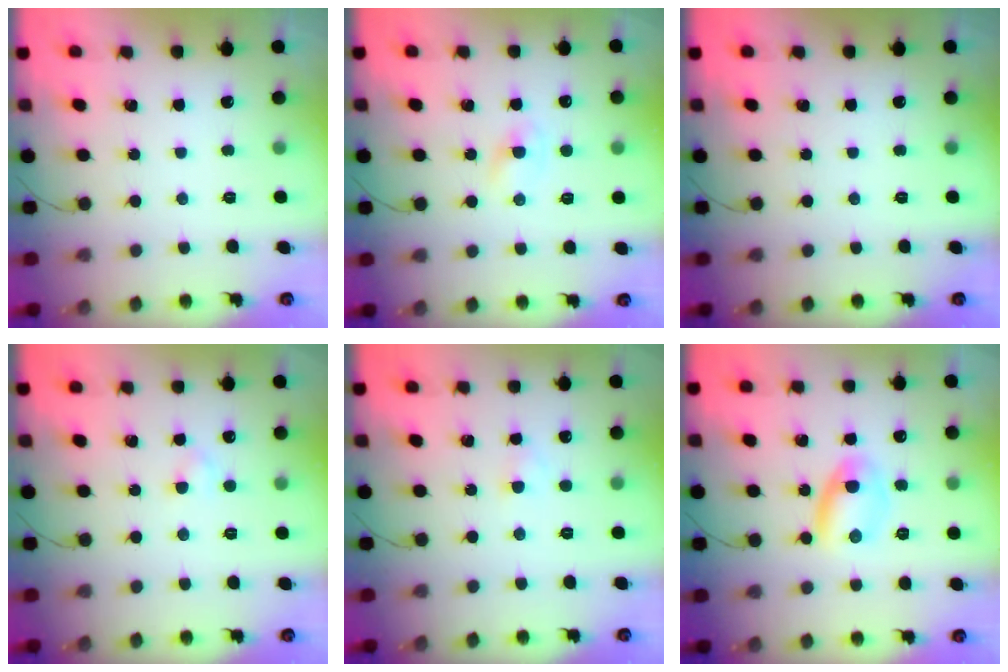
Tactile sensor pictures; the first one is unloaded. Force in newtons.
{"total": 1.8, "press": 1.5, "slide": 0.9}
{"total": 0.0}
{"total": 2.0, "press": 1.9, "slide": 0.8}
{"total": 1.8, "press": 1.6, "slide": 0.9}
{"total": 5.6, "press": 5.4, "slide": 1.5}